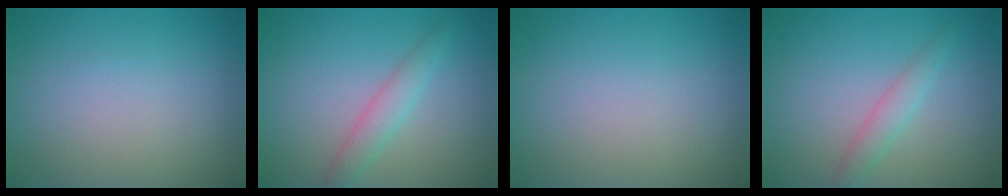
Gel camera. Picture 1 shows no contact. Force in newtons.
{"total": 2.2, "press": 2.2, "slide": 0.0}
{"total": 0.0}
{"total": 1.9, "press": 1.9, "slide": 0.1}